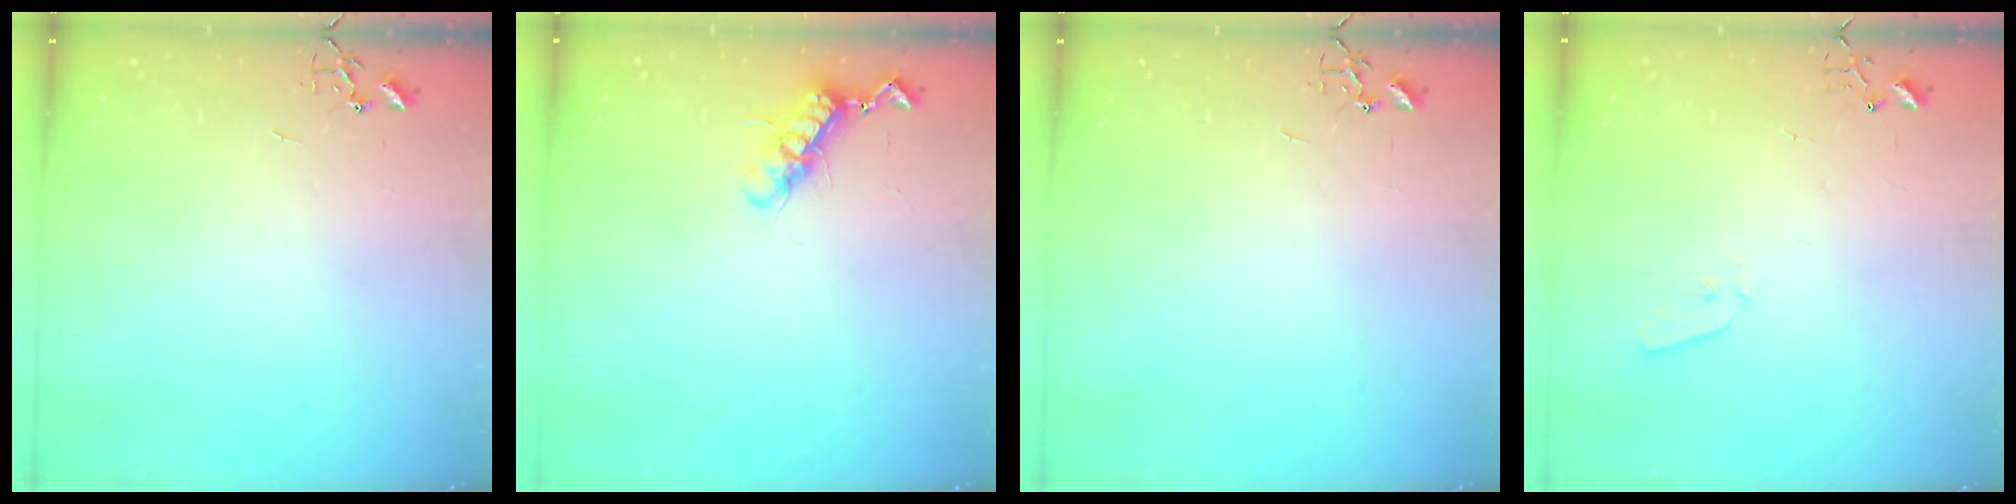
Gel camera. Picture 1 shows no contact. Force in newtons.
{"total": 11.1, "press": 11.1, "slide": 0.7}
{"total": 0.0}
{"total": 3.6, "press": 3.5, "slide": 0.6}